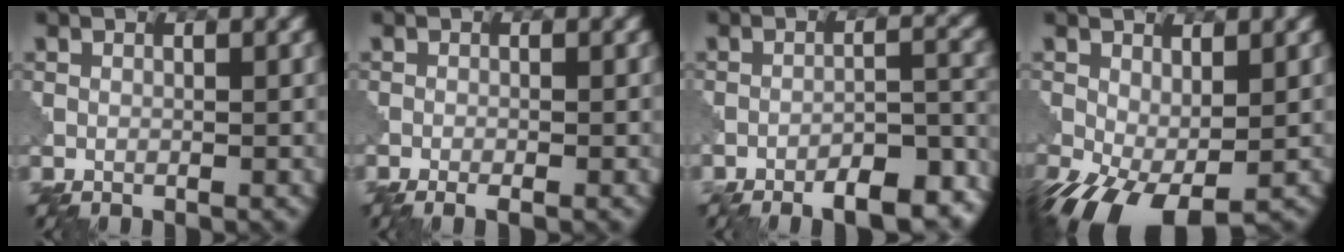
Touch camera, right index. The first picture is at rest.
{"total": 1.5, "force": [-1.1, 0.3, 1.0], "torque": [-0.002, 0.001, -0.017]}
{"total": 7.6, "force": [-6.6, 1.7, 3.3], "torque": [-0.049, 0.005, -0.081]}
{"total": 6.7, "force": [-3.3, 3.2, 4.9], "torque": [-0.113, -0.039, -0.035]}